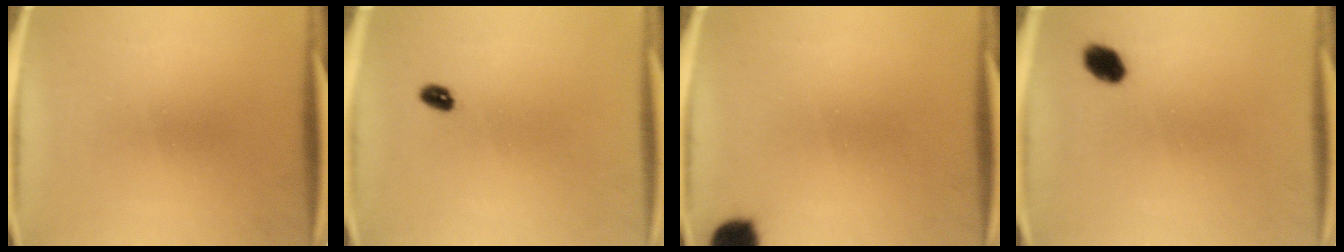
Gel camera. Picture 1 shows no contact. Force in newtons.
{"total": 1.9}
{"total": 5.8}
{"total": 4.0}